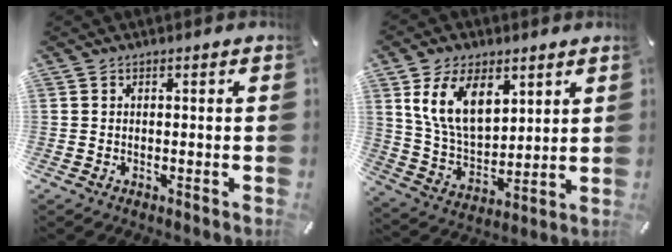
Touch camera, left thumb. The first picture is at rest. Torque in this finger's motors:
{"motor_torque": [0.71, 0.49, 1.63, -1.14, 0.17]}